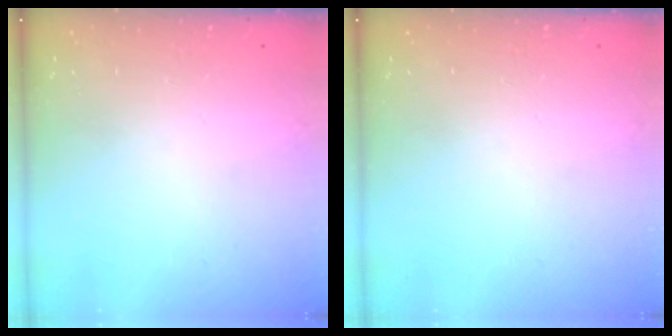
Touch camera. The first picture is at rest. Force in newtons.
{"total": 0.0}